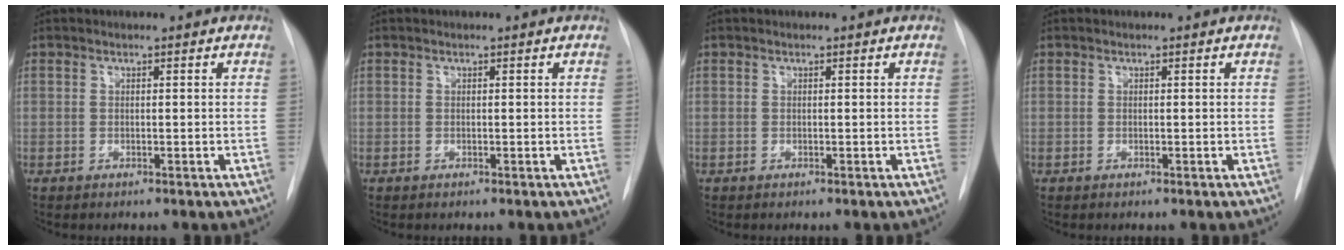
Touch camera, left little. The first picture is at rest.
{"total": 0.0}
{"total": 0.0}
{"total": 0.0}